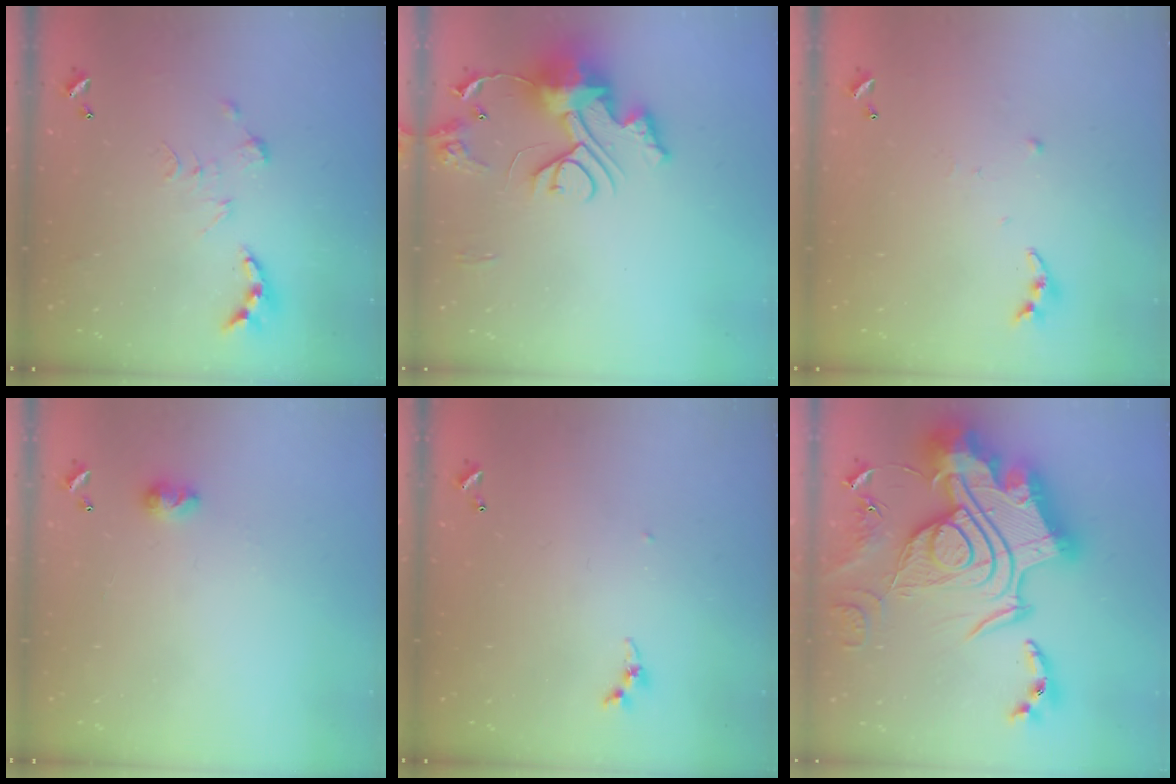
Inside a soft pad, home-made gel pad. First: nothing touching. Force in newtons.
{"total": 13.2, "press": 13.1, "slide": 1.4}
{"total": 3.8, "press": 3.8, "slide": 0.3}
{"total": 4.9, "press": 4.8, "slide": 0.7}
{"total": 3.8, "press": 3.8, "slide": 0.3}
{"total": 0.6, "press": 0.6, "slide": 0.0}